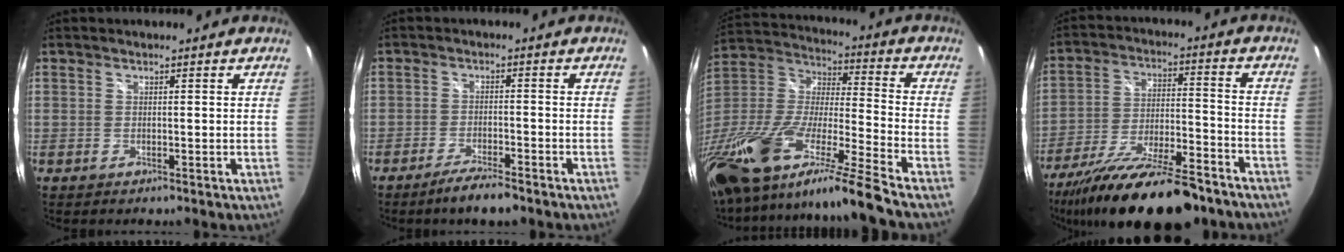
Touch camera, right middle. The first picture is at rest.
{"total": 5.4, "force": [-4.3, 0.8, 3.2], "torque": [-0.075, -0.002, -0.077]}
{"total": 29.1, "force": [-20.3, 2.1, 20.7], "torque": [-0.362, -0.068, -0.364]}
{"total": 23.6, "force": [-18.5, 5.7, 13.5], "torque": [-0.245, -0.049, -0.287]}